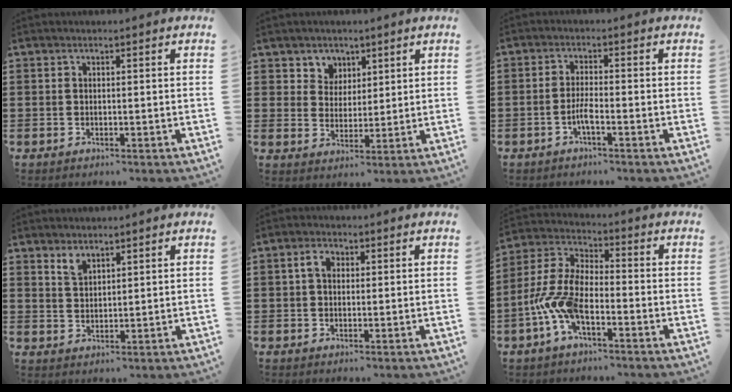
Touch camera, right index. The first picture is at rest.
{"total": 4.3, "force": [2.5, 3.4, 0.0], "torque": [-0.022, 0.009, 0.046]}
{"total": 2.9, "force": [-1.4, 0.3, 2.5], "torque": [-0.060, -0.006, -0.030]}
{"total": 2.5, "force": [2.0, 1.1, 1.0], "torque": [-0.023, 0.003, 0.038]}
{"total": 2.7, "force": [0.5, 1.8, 2.0], "torque": [-0.044, 0.012, 0.007]}
{"total": 9.0, "force": [-3.6, 3.8, 7.4], "torque": [-0.199, -0.016, -0.074]}